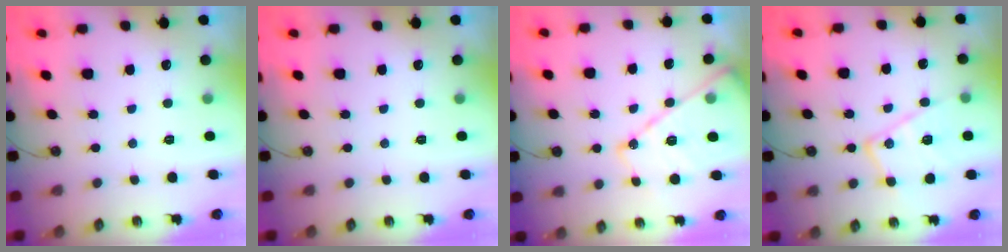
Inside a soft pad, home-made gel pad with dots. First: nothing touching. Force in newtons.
{"total": 0.0}
{"total": 15.4, "press": 15.3, "slide": 1.3}
{"total": 15.4, "press": 15.3, "slide": 1.5}